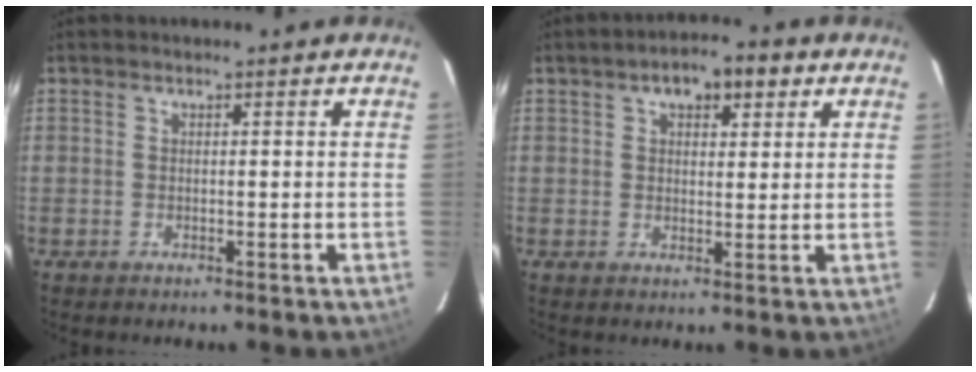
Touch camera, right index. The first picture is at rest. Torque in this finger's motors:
{"motor_torque": [0.10, 0.04, 0.13, 0.05]}